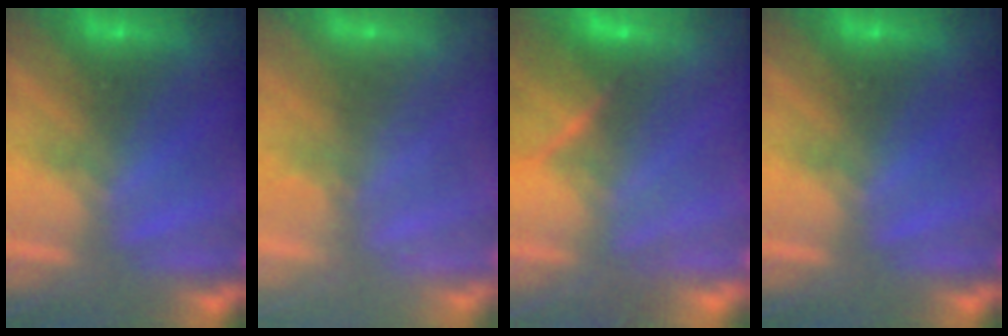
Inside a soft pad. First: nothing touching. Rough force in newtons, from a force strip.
{"total": 2.3}
{"total": 7.7}
{"total": 0.0}